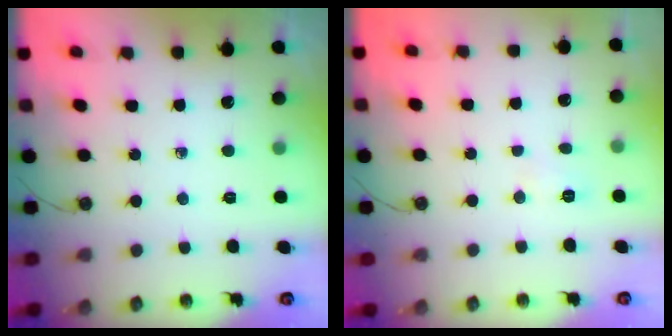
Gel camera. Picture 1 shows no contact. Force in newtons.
{"total": 3.2, "press": 3.1, "slide": 0.7}